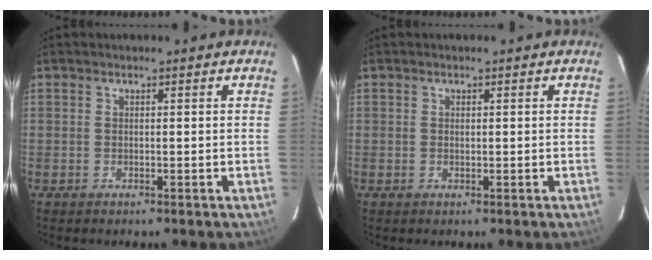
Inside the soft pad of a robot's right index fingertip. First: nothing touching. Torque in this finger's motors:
{"motor_torque": [-0.19, 0.16, -0.05, -0.03]}